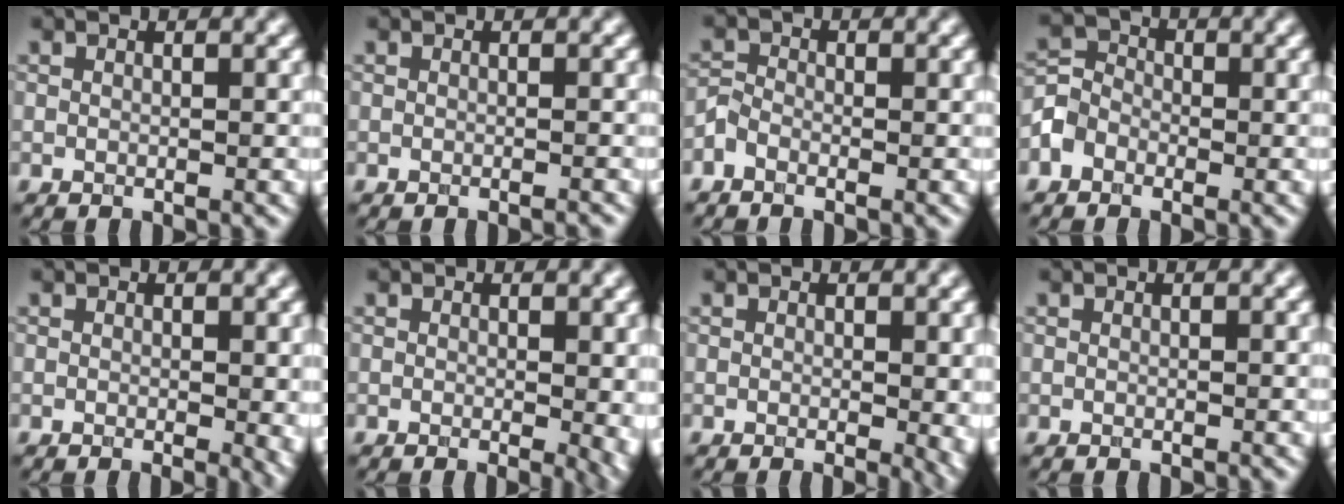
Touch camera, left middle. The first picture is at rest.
{"total": 0.7, "force": [-0.5, 0.1, 0.5], "torque": [-0.001, -0.001, -0.014]}
{"total": 1.4, "force": [-1.0, 0.9, 0.6], "torque": [-0.011, 0.003, -0.030]}
{"total": 2.7, "force": [-1.5, 2.1, 0.8], "torque": [-0.017, 0.007, -0.040]}
{"total": 2.2, "force": [-0.3, 0.7, 2.0], "torque": [-0.022, -0.007, -0.003]}
{"total": 3.2, "force": [-0.4, 1.2, 2.9], "torque": [-0.029, -0.008, -0.003]}
{"total": 2.6, "force": [-0.3, 1.0, 2.4], "torque": [-0.024, -0.006, -0.004]}
{"total": 0.0}